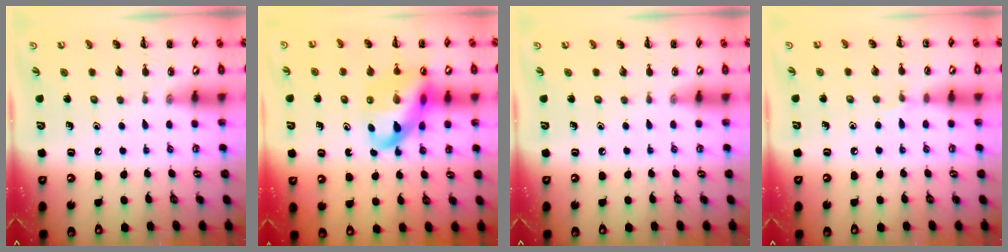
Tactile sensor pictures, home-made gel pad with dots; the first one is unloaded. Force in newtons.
{"total": 15.2, "press": 14.6, "slide": 3.9}
{"total": 0.0}
{"total": 3.9, "press": 3.6, "slide": 1.3}